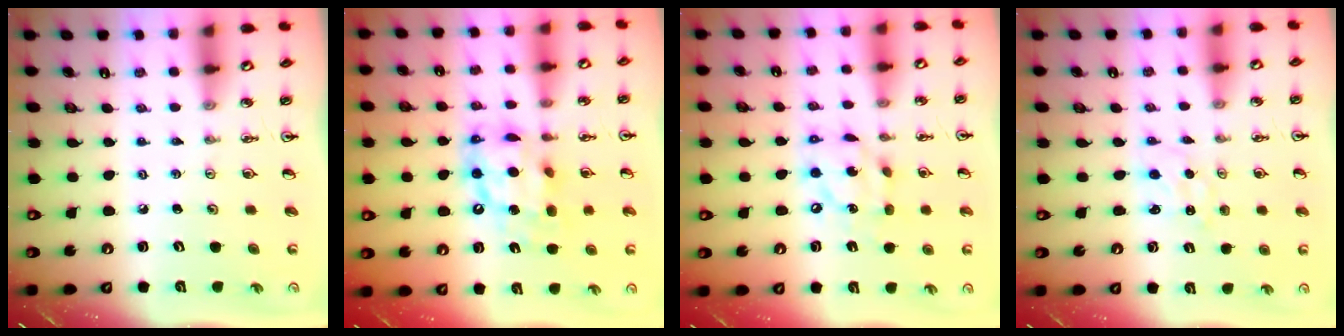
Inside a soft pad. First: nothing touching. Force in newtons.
{"total": 12.8, "press": 12.8, "slide": 1.3}
{"total": 11.9, "press": 11.8, "slide": 0.7}
{"total": 0.0}